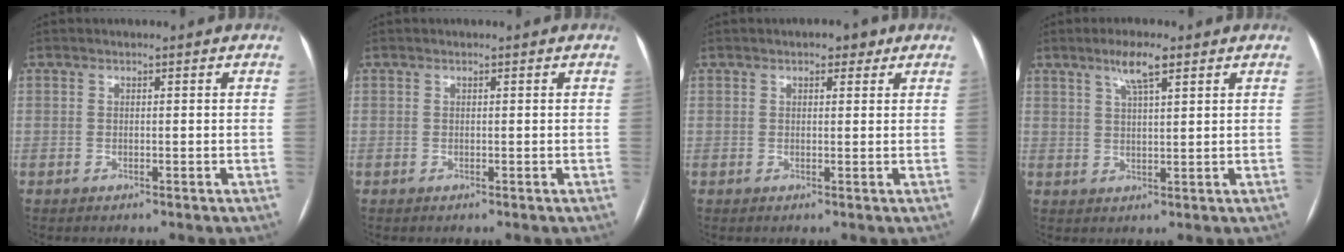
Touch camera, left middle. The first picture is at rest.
{"total": 0.0}
{"total": 2.6, "force": [1.6, 1.2, 1.5], "torque": [-0.019, 0.009, 0.019]}
{"total": 4.6, "force": [2.9, 0.5, 3.6], "torque": [-0.068, 0.006, 0.051]}